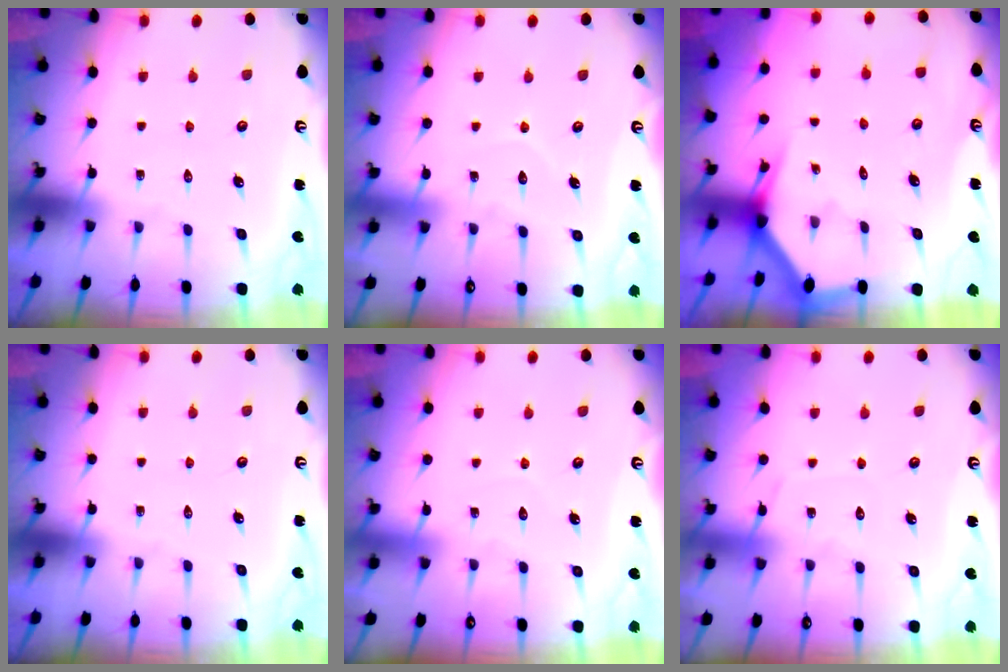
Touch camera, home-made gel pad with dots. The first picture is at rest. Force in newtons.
{"total": 5.5, "press": 5.4, "slide": 0.5}
{"total": 3.1, "press": 3.1, "slide": 0.1}
{"total": 0.0}
{"total": 3.0, "press": 2.9, "slide": 0.3}
{"total": 6.4, "press": 6.4, "slide": 0.8}